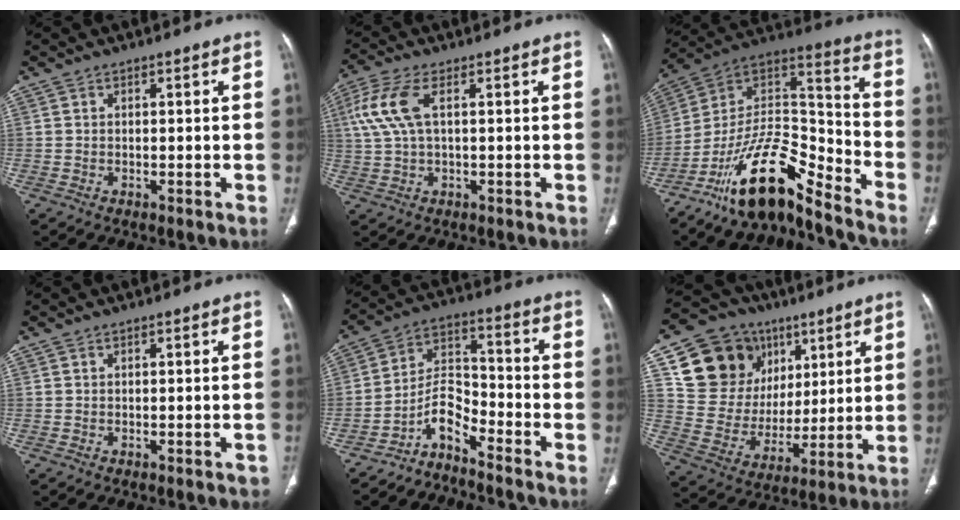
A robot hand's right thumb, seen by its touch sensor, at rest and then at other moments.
{"total": 7.5, "force": [1.8, 2.8, 6.7], "torque": [-0.183, 0.016, 0.037]}
{"total": 17.1, "force": [-13.0, 5.1, 9.9], "torque": [-0.149, 0.111, -0.234]}
{"total": 1.5, "force": [-0.8, 0.5, 1.2], "torque": [-0.011, 0.008, -0.004]}
{"total": 7.2, "force": [-5.8, 2.4, 3.5], "torque": [-0.064, 0.073, -0.115]}
{"total": 20.6, "force": [9.0, 16.3, 8.8], "torque": [-0.112, -0.001, 0.175]}